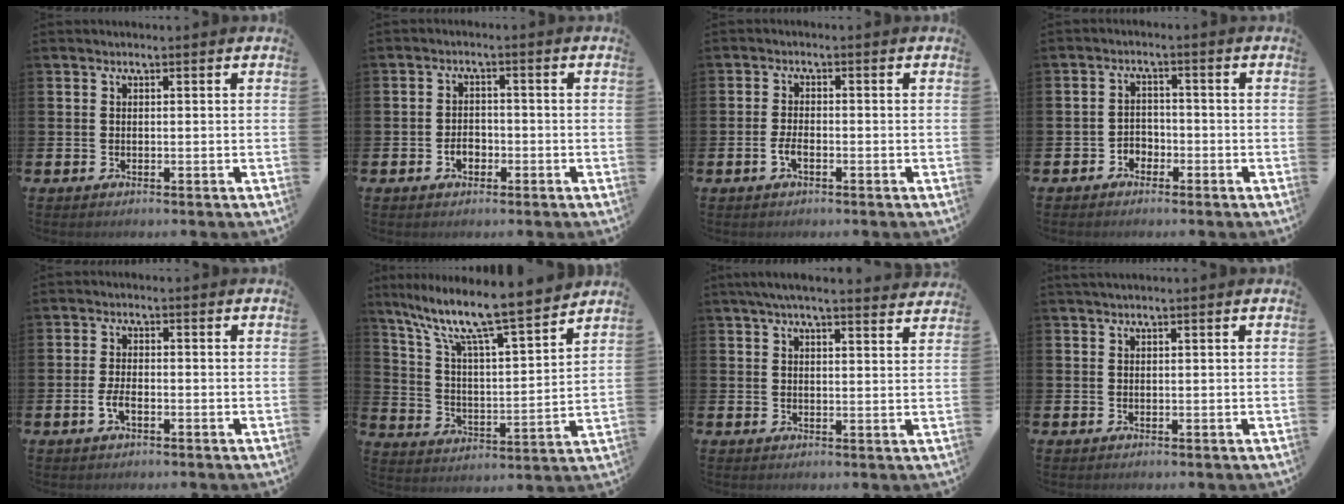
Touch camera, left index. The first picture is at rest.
{"total": 2.3, "force": [-1.0, 1.6, 1.3], "torque": [-0.010, -0.004, -0.025]}
{"total": 2.2, "force": [-0.9, 0.9, 1.8], "torque": [-0.033, 0.002, -0.017]}
{"total": 2.3, "force": [-1.8, 1.4, 0.2], "torque": [-0.010, 0.005, -0.041]}
{"total": 2.4, "force": [-0.9, 1.0, 2.0], "torque": [-0.029, 0.000, -0.019]}
{"total": 11.0, "force": [9.7, 1.1, 5.2], "torque": [-0.130, -0.070, 0.161]}
{"total": 4.8, "force": [4.4, 0.3, 1.8], "torque": [-0.039, -0.013, 0.079]}
{"total": 0.8, "force": [0.7, 0.0, 0.4], "torque": [0.000, -0.001, 0.010]}